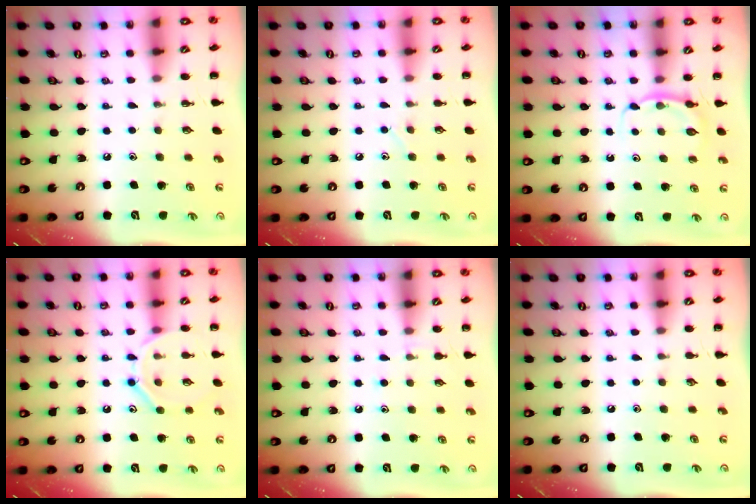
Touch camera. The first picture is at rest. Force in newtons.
{"total": 4.0, "press": 3.8, "slide": 1.2}
{"total": 4.0, "press": 3.8, "slide": 1.4}
{"total": 11.9, "press": 11.9, "slide": 0.6}
{"total": 4.3, "press": 3.9, "slide": 1.6}
{"total": 0.0}